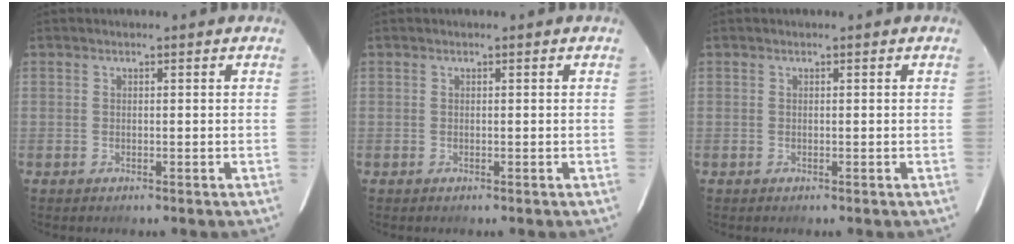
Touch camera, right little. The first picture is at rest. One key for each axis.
{"total": 0.0}
{"total": 0.0}